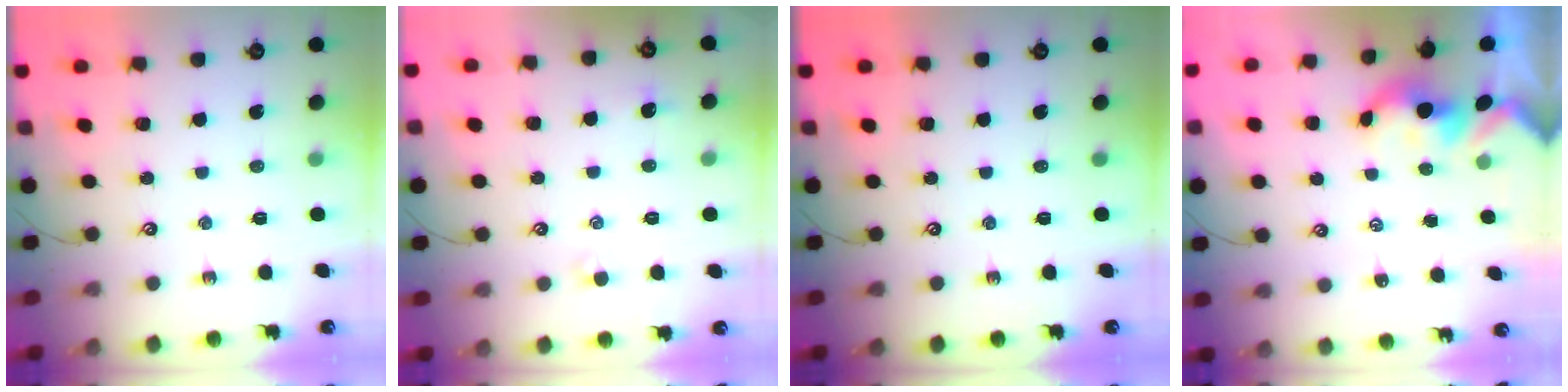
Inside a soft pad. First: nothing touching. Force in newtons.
{"total": 0.8, "press": 0.6, "slide": 0.5}
{"total": 0.0}
{"total": 1.7, "press": 1.7, "slide": 0.2}